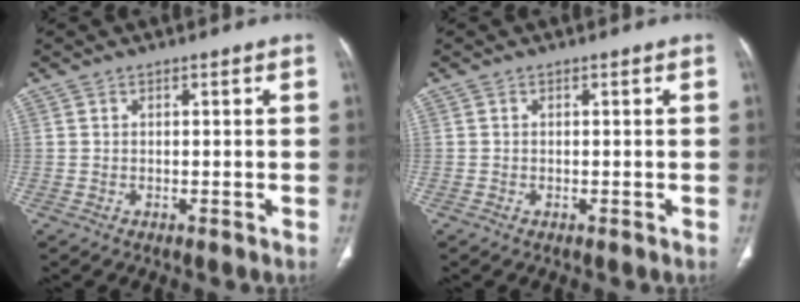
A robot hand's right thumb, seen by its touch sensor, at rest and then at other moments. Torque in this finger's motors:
{"motor_torque": [-0.35, 0.71, -0.29, 0.13, -0.04]}